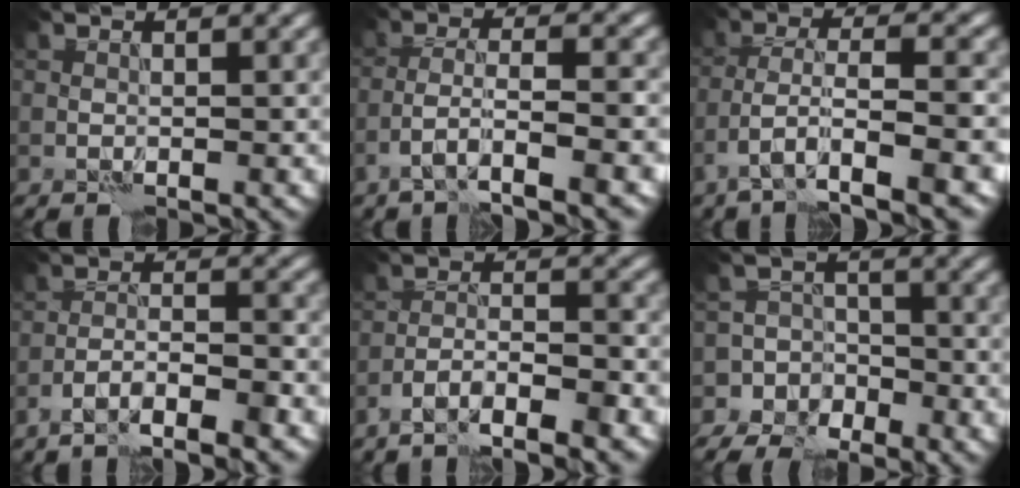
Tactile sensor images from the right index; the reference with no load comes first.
{"total": 4.9, "force": [-2.9, 0.9, 3.8], "torque": [-0.068, 0.005, -0.055]}
{"total": 6.1, "force": [-3.4, 1.4, 4.9], "torque": [-0.089, 0.000, -0.061]}
{"total": 4.7, "force": [-3.7, 0.7, 2.9], "torque": [-0.044, 0.005, -0.065]}
{"total": 5.2, "force": [-4.1, 0.9, 3.1], "torque": [-0.046, 0.002, -0.073]}
{"total": 7.7, "force": [-5.2, 5.7, 0.1], "torque": [0.024, -0.012, -0.101]}